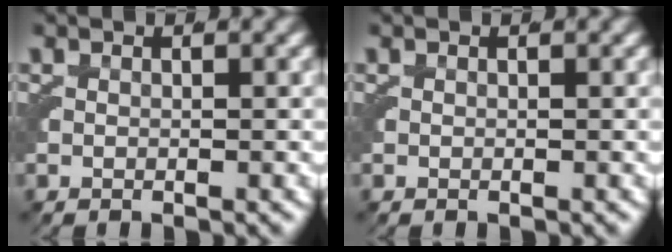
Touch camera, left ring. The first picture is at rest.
{"total": 0.0}